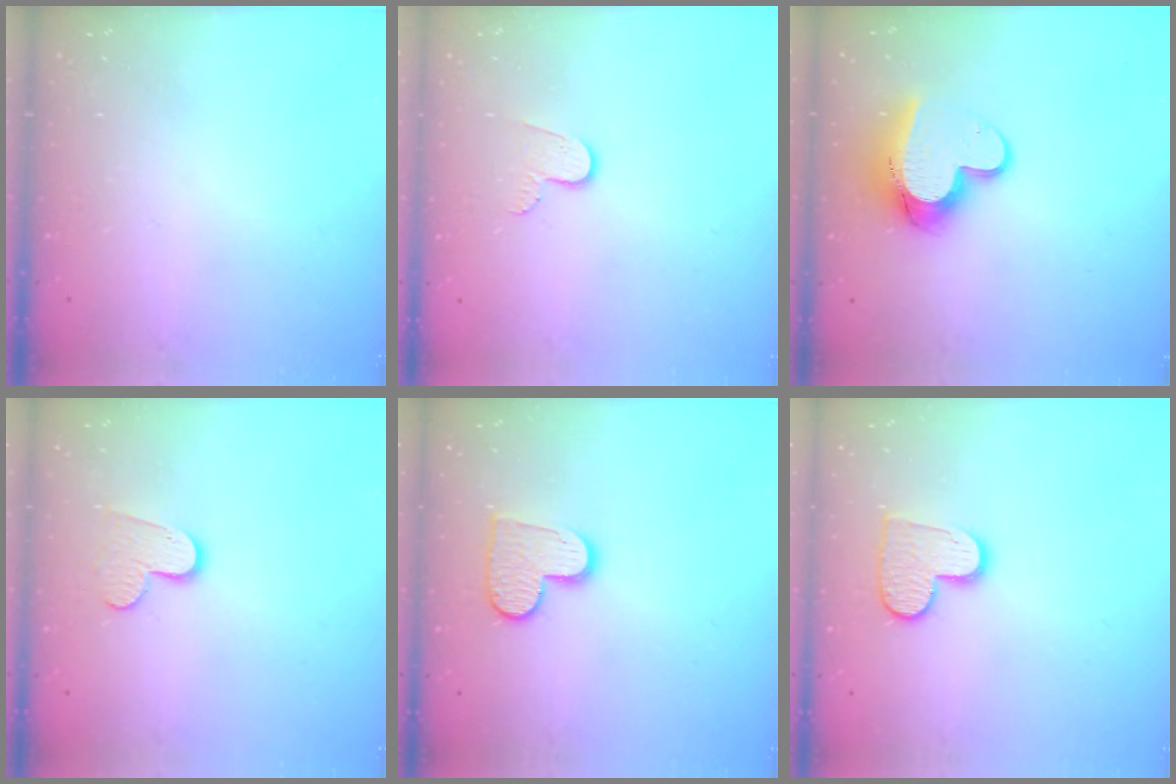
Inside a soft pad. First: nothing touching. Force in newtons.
{"total": 7.0, "press": 7.0, "slide": 0.5}
{"total": 12.6, "press": 12.6, "slide": 1.2}
{"total": 8.5, "press": 8.5, "slide": 0.5}
{"total": 9.6, "press": 9.6, "slide": 0.6}
{"total": 9.6, "press": 9.6, "slide": 0.6}